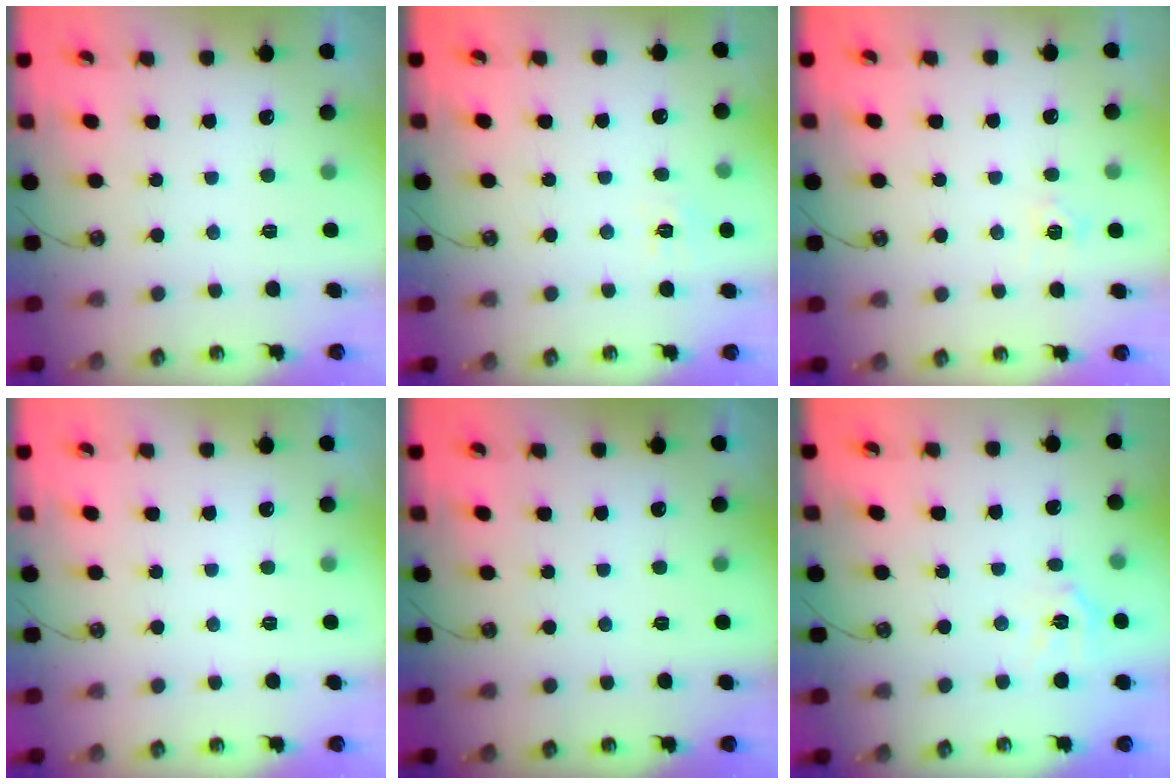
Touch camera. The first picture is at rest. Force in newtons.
{"total": 6.1, "press": 6.1, "slide": 0.7}
{"total": 6.1, "press": 6.1, "slide": 0.5}
{"total": 0.0}
{"total": 0.0}
{"total": 7.9, "press": 7.8, "slide": 0.9}